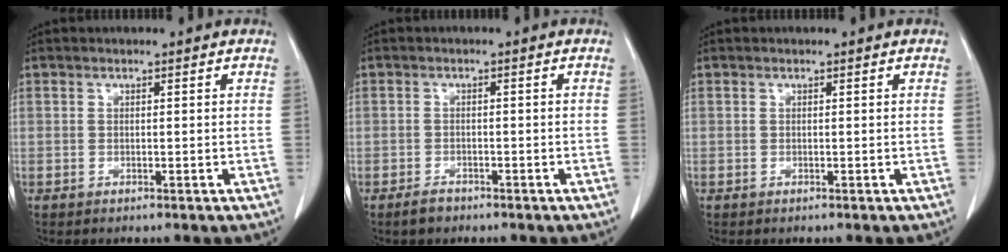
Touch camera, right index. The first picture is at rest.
{"total": 2.0, "force": [-1.6, 1.1, 0.7], "torque": [-0.015, 0.001, -0.023]}
{"total": 0.0}